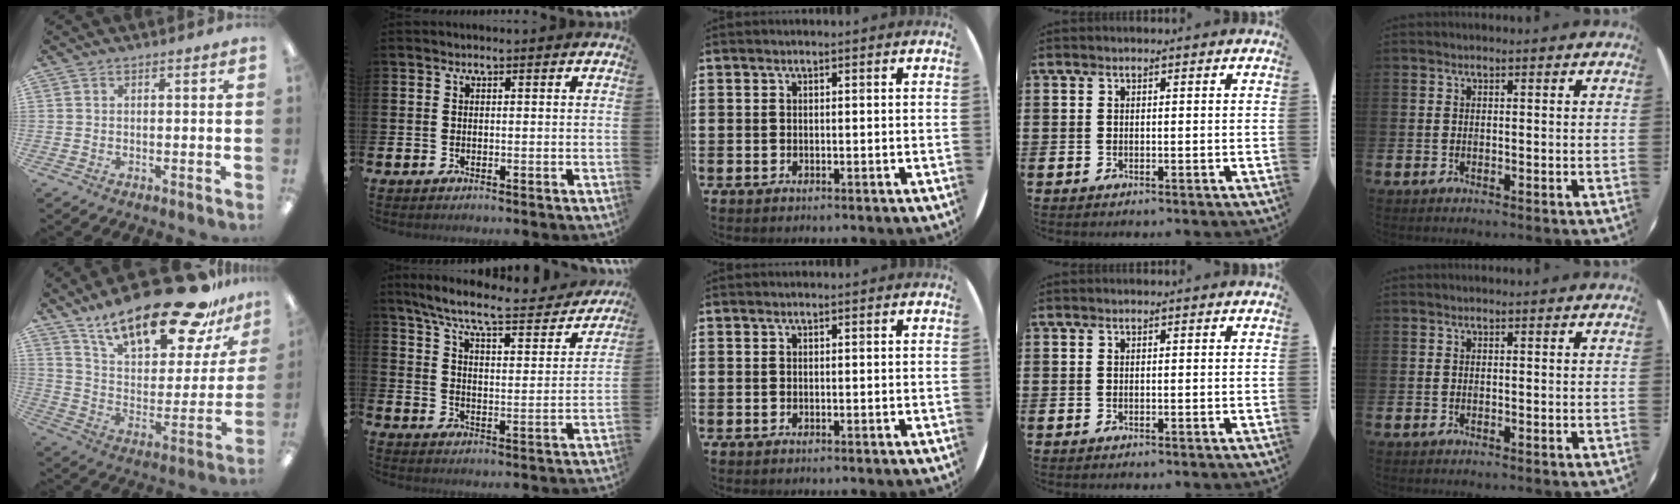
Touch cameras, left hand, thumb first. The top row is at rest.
{"thumb": {"total": 25.6, "force": [18.8, 8.8, 15.0], "torque": [-0.246, -0.115, 0.315]}, "index": {"total": 8.4, "force": [7.4, 1.1, 3.8], "torque": [-0.100, -0.048, 0.122]}}